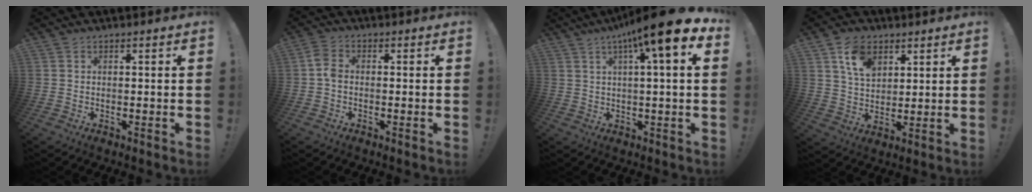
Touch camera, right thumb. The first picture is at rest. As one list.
[{"total": 4.5, "force": [-0.4, 2.9, 3.4], "torque": [-0.064, 0.012, -0.004]}, {"total": 12.0, "force": [5.7, 0.4, 10.6], "torque": [-0.172, -0.029, 0.083]}, {"total": 10.4, "force": [5.8, 6.9, 5.3], "torque": [-0.082, -0.019, 0.109]}]